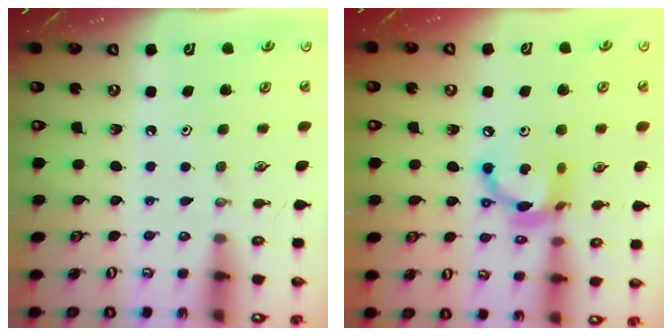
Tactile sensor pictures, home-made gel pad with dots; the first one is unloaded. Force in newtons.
{"total": 12.9, "press": 12.9, "slide": 0.7}